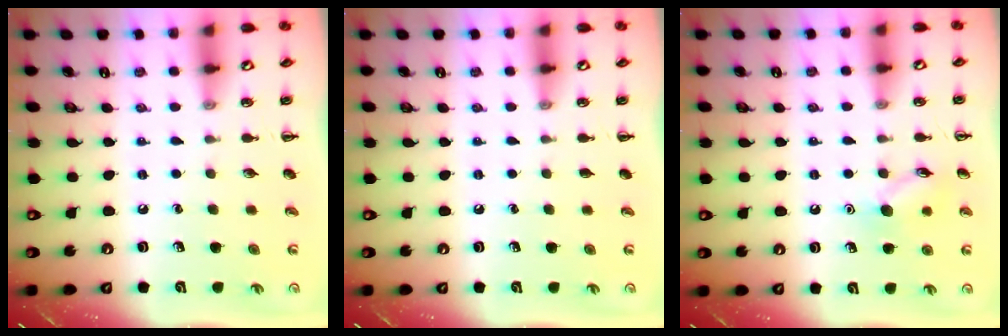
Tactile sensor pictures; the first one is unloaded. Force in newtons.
{"total": 0.0}
{"total": 8.7, "press": 8.7, "slide": 0.5}